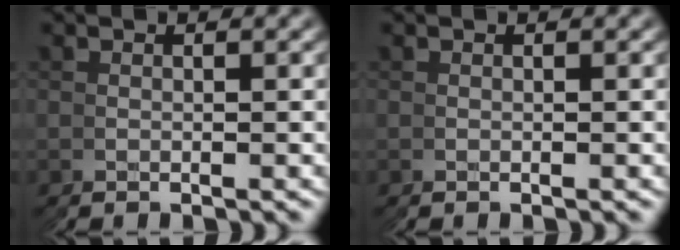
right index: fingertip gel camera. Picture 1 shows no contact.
{"total": 0.0}